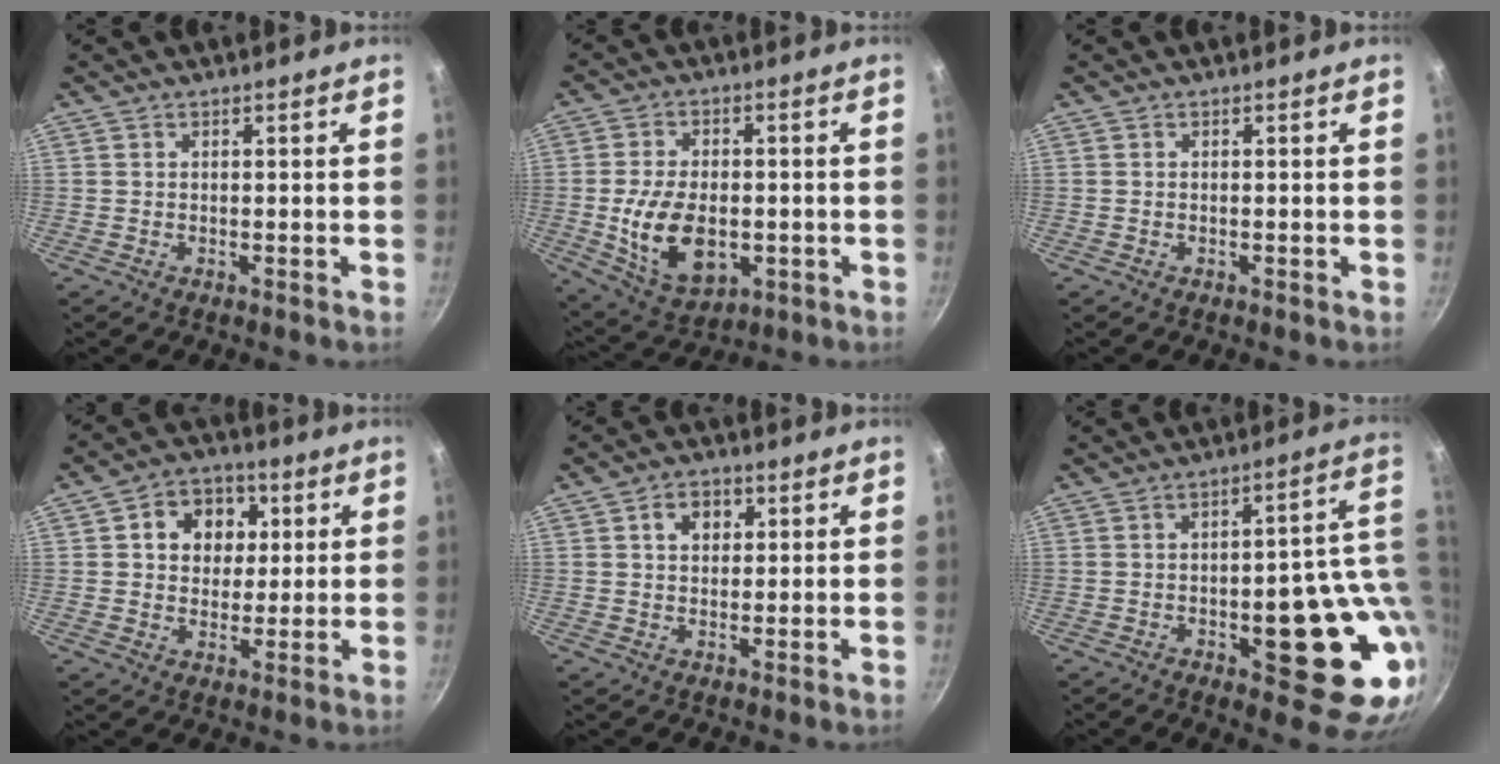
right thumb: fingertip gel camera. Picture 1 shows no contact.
{"total": 14.0, "force": [-2.3, 8.5, 10.8], "torque": [-0.181, -0.001, -0.026]}
{"total": 0.0}
{"total": 10.2, "force": [2.7, 8.4, 5.2], "torque": [-0.044, 0.001, 0.031]}
{"total": 4.8, "force": [1.4, 3.7, 2.7], "torque": [-0.021, 0.005, 0.019]}
{"total": 18.6, "force": [-1.0, 7.8, 16.9], "torque": [-0.160, -0.001, -0.010]}